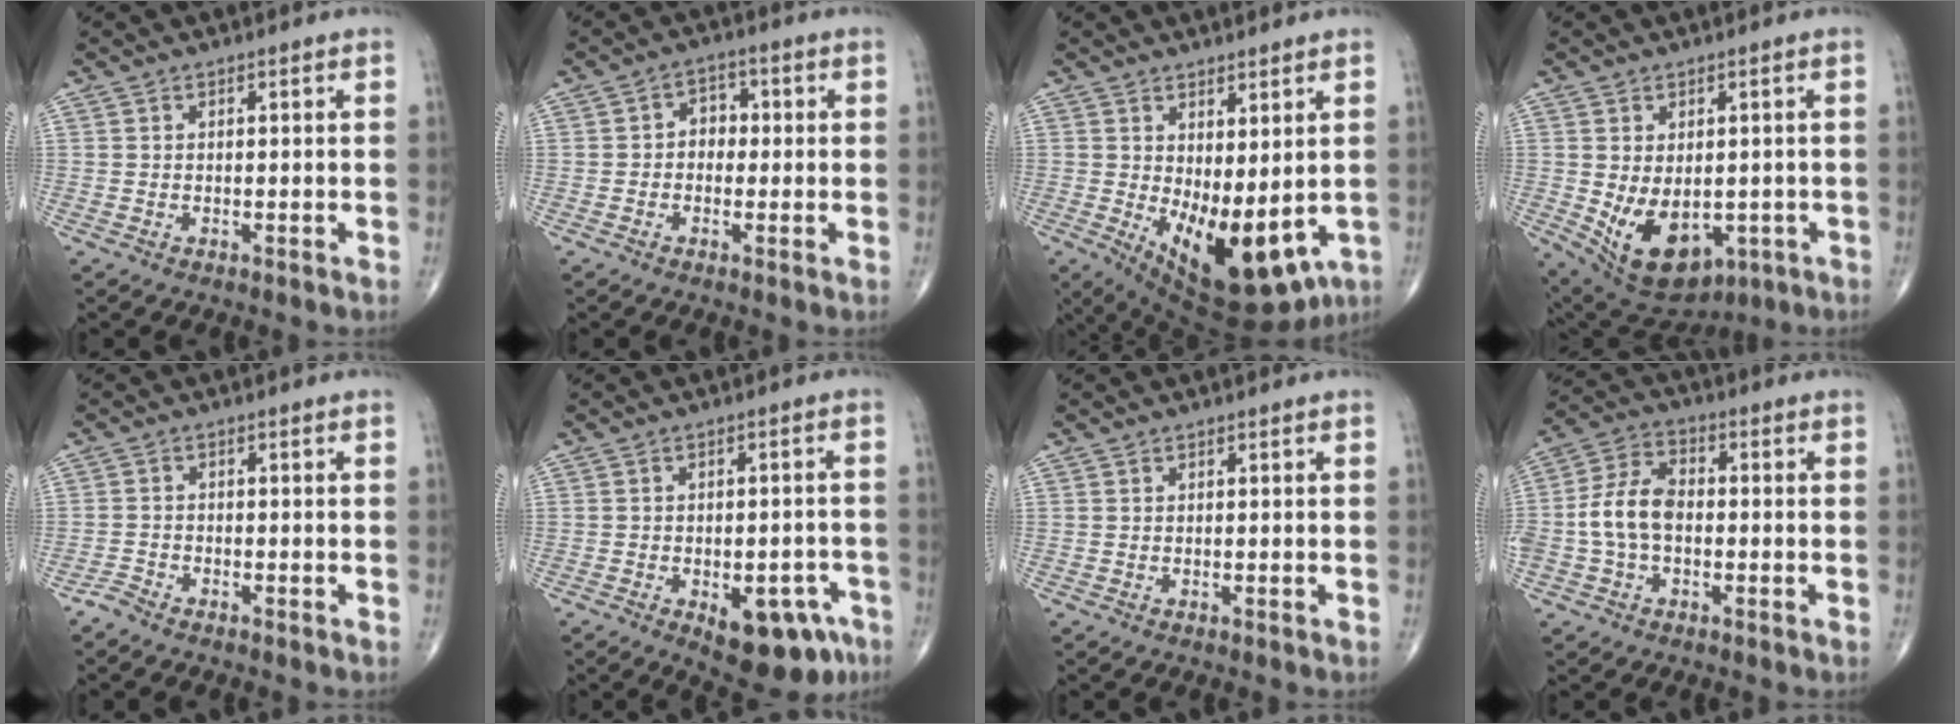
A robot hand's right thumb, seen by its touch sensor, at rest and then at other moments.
{"total": 4.2, "force": [-0.1, 3.3, 2.6], "torque": [-0.014, 0.017, -0.011]}
{"total": 15.4, "force": [-2.0, 7.1, 13.5], "torque": [-0.191, -0.027, -0.002]}
{"total": 13.1, "force": [-2.7, 8.5, 9.6], "torque": [-0.140, -0.009, -0.013]}
{"total": 1.9, "force": [-1.8, 0.5, 0.5], "torque": [-0.016, 0.003, -0.039]}
{"total": 12.6, "force": [-6.2, 6.4, 8.9], "torque": [-0.088, 0.029, -0.073]}
{"total": 0.0}
{"total": 9.5, "force": [-1.3, 6.1, 7.1], "torque": [-0.140, 0.030, -0.034]}